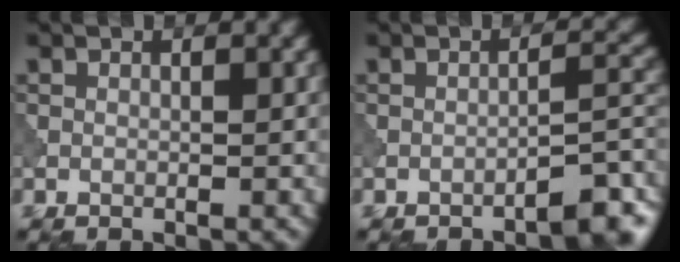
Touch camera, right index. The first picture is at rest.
{"total": 3.4, "force": [-2.5, 0.5, 2.4], "torque": [-0.031, 0.016, -0.041]}